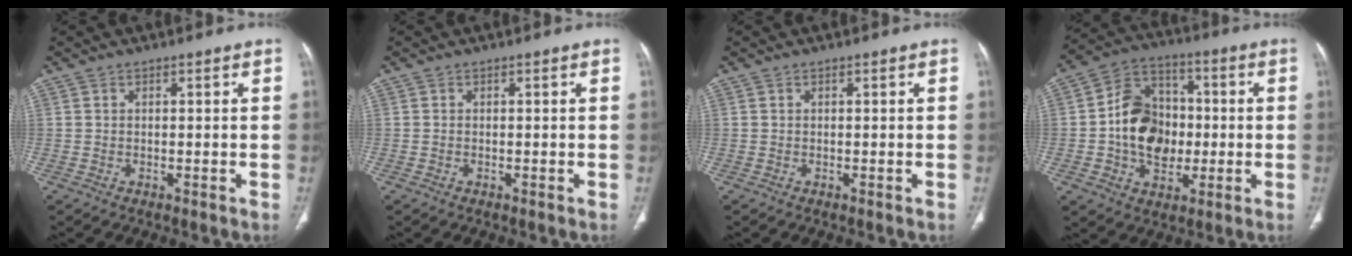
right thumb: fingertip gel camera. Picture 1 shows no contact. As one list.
[{"total": 0.0}, {"total": 0.0}, {"total": 14.8, "force": [-1.0, 11.3, 9.5], "torque": [-0.127, 0.028, -0.017]}]